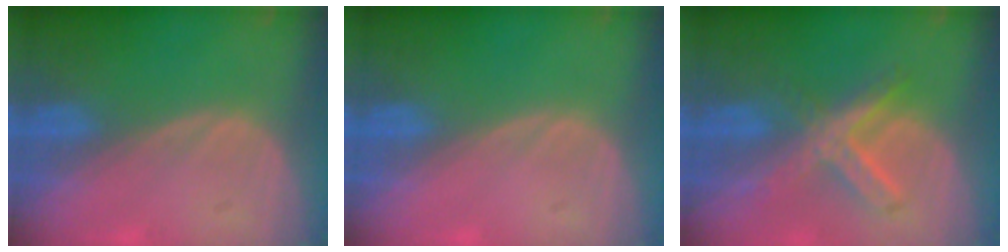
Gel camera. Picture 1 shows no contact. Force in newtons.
{"total": 0.0}
{"total": 7.0, "press": 6.2, "slide": 3.3}